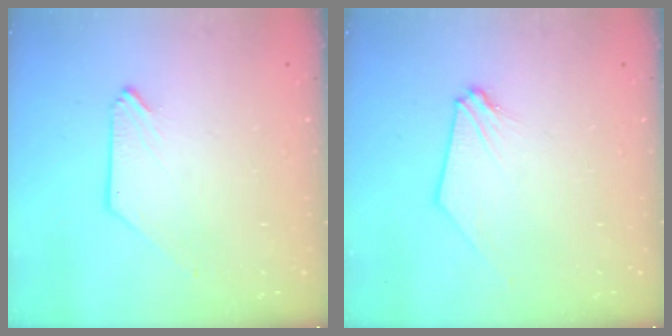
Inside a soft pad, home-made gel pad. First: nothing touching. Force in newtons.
{"total": 0.0}